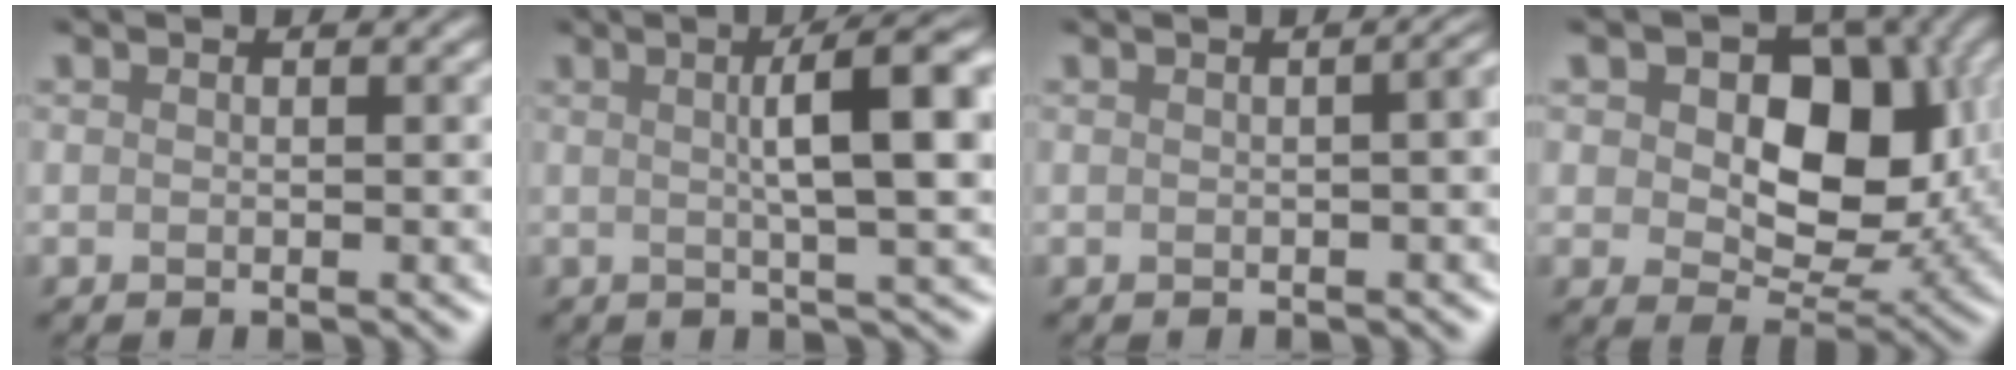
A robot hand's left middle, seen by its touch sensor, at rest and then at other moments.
{"total": 7.6, "force": [1.0, 0.9, 7.5], "torque": [-0.097, 0.023, 0.031]}
{"total": 6.2, "force": [0.1, 3.4, 5.2], "torque": [-0.015, 0.031, -0.018]}
{"total": 7.8, "force": [1.3, 5.2, 5.7], "torque": [-0.106, 0.000, 0.041]}